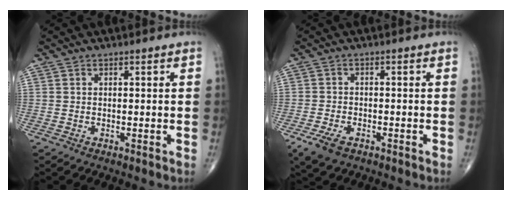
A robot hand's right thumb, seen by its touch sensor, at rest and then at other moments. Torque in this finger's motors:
{"motor_torque": [2.04, 1.88, 0.17, -0.42, 0.08]}